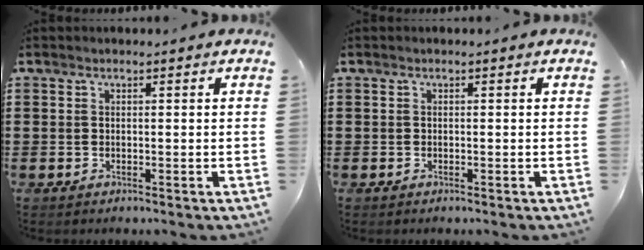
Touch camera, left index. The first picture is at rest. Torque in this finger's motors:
{"motor_torque": [0.00, 0.00, 0.00, -0.01]}